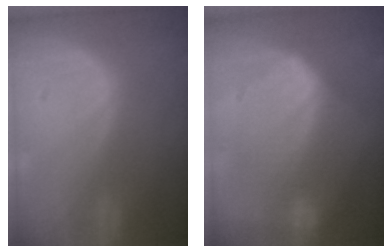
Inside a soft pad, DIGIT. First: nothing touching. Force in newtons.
{"total": 9.7, "press": 9.7, "slide": 0.8}